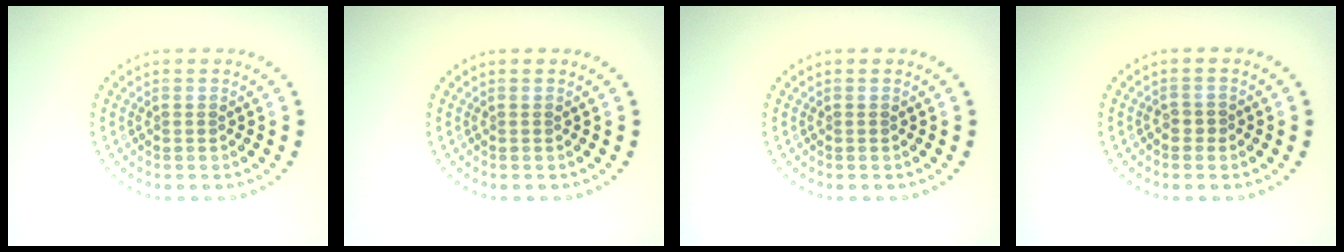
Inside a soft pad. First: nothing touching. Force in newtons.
{"total": 0.0}
{"total": 0.0}
{"total": 0.6, "press": 0.5, "slide": 0.3}